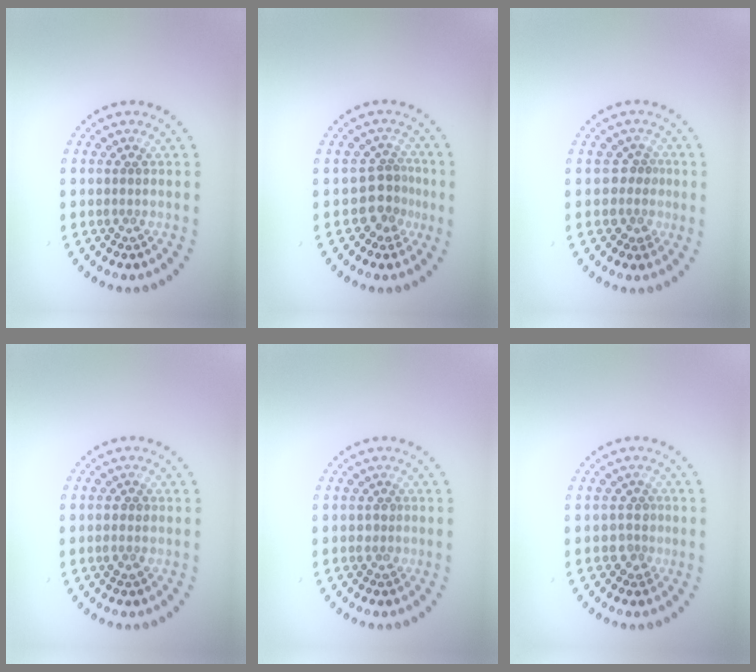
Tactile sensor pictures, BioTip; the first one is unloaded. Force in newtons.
{"total": 2.7, "press": 2.2, "slide": 1.7}
{"total": 2.0, "press": 1.5, "slide": 1.3}
{"total": 1.2, "press": 1.2, "slide": 0.2}
{"total": 0.8, "press": 0.7, "slide": 0.4}
{"total": 1.4, "press": 1.3, "slide": 0.7}